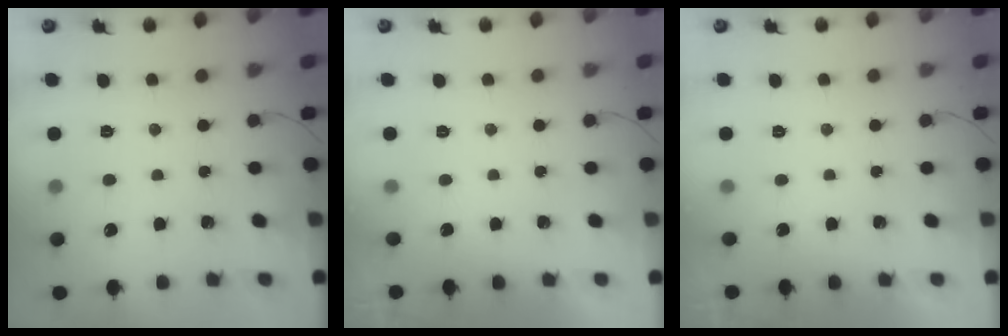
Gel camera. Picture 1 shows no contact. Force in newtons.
{"total": 0.0}
{"total": 0.0}